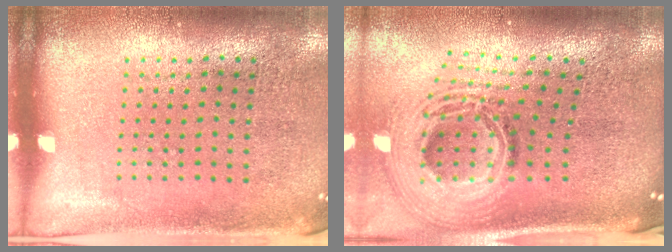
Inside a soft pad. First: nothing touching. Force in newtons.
{"total": 3.0, "press": 2.1, "slide": 2.1}